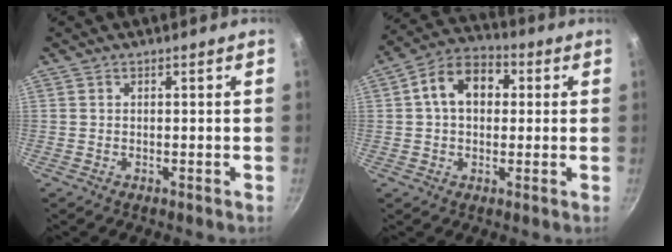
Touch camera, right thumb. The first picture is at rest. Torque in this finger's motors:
{"motor_torque": [0.10, 2.47, 1.04, -0.34, 0.07]}